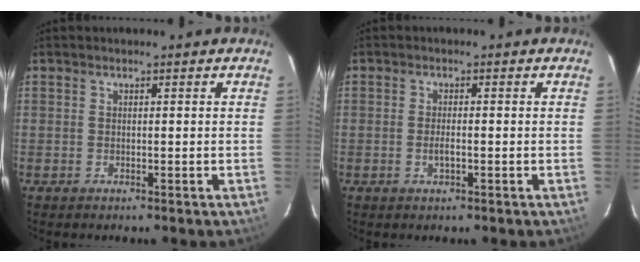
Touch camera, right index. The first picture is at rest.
{"total": 1.9, "force": [-0.6, 0.6, 1.7], "torque": [-0.033, -0.003, -0.011]}